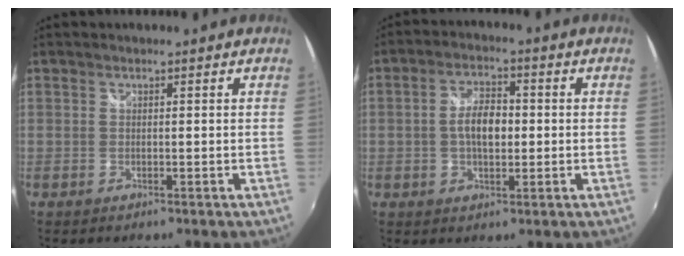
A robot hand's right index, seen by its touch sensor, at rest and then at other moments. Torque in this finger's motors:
{"motor_torque": [0.88, 0.28, 0.48, 0.13]}